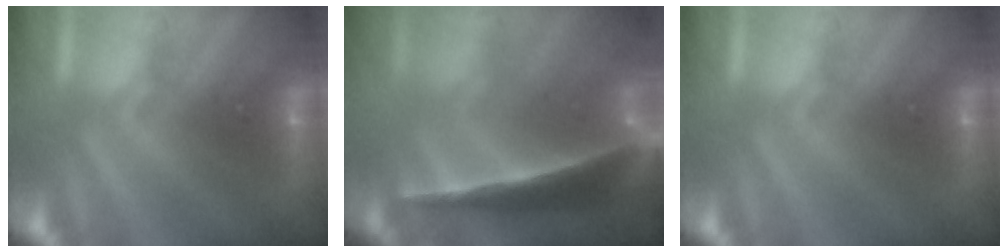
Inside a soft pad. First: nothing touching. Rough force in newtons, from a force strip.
{"total": 7.4}
{"total": 0.0}